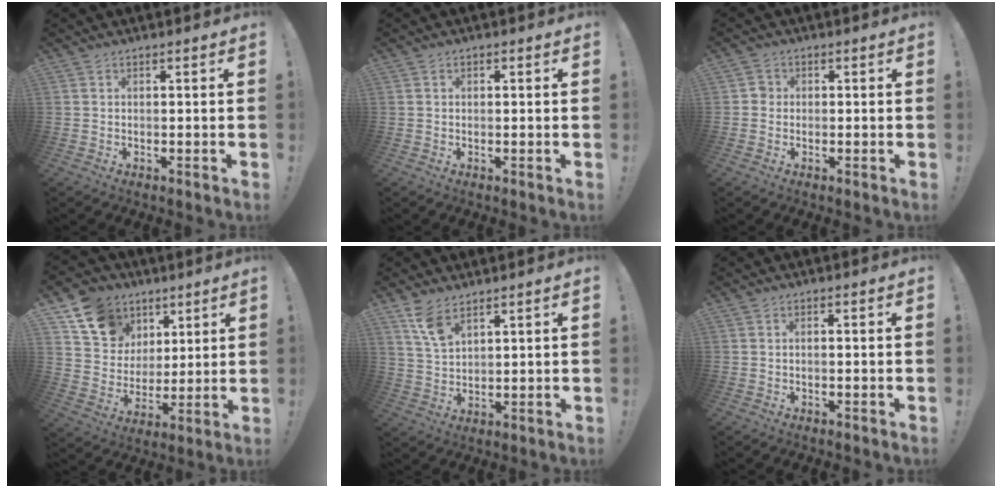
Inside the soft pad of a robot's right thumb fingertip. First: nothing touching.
{"total": 0.8, "force": [-0.1, 0.6, 0.5], "torque": [-0.016, 0.006, -0.002]}
{"total": 2.3, "force": [-0.4, 2.1, 1.0], "torque": [-0.008, 0.006, -0.008]}
{"total": 13.9, "force": [7.4, 11.1, 3.9], "torque": [-0.058, -0.040, 0.152]}
{"total": 7.3, "force": [5.1, 3.1, 4.2], "torque": [-0.072, -0.026, 0.095]}
{"total": 0.7, "force": [-0.4, 0.0, 0.6], "torque": [-0.013, 0.001, -0.007]}